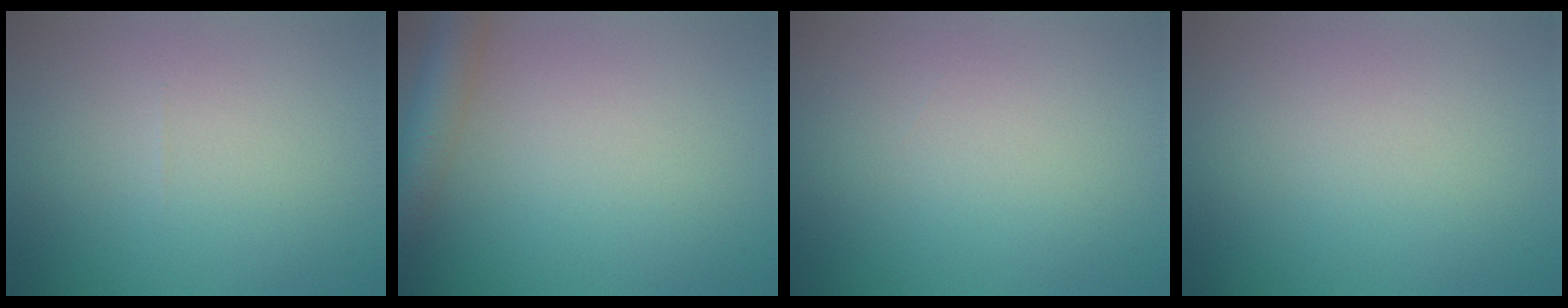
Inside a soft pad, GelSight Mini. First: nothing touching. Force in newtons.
{"total": 4.4, "press": 4.4, "slide": 0.3}
{"total": 0.0}
{"total": 0.0}